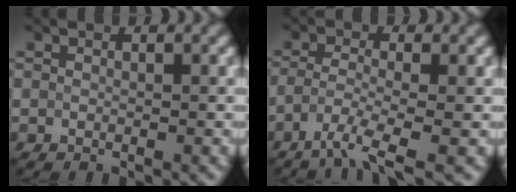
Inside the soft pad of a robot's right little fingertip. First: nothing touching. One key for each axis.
{"total": 3.6, "fx": -2.7, "fy": 0.2, "fz": 2.4, "tx": -0.040, "ty": -0.001, "tz": -0.061}